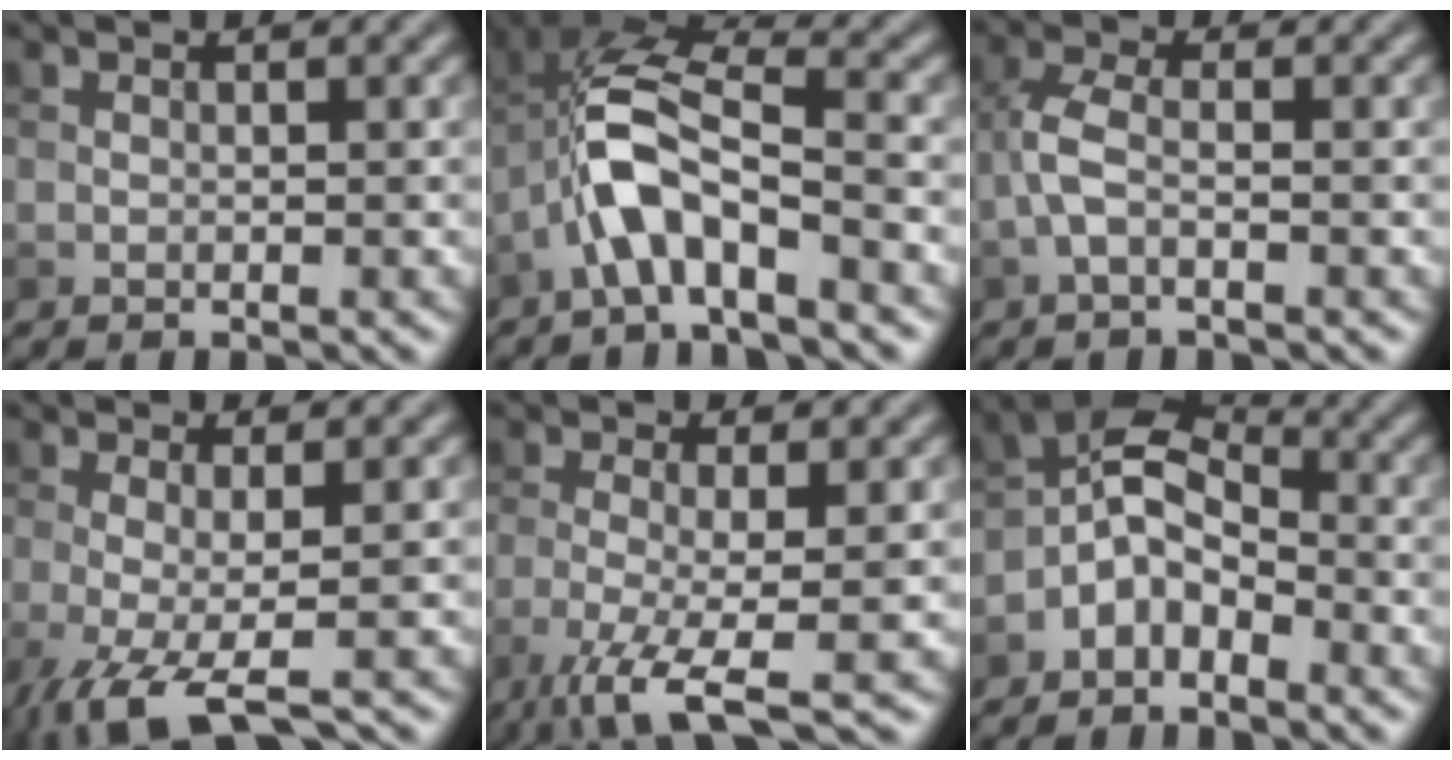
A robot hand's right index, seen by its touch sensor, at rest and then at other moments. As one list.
[{"total": 7.1, "force": [-3.0, 2.7, 5.9], "torque": [-0.124, 0.017, -0.063]}, {"total": 2.6, "force": [-0.9, 0.9, 2.3], "torque": [-0.057, 0.007, -0.024]}, {"total": 4.8, "force": [-2.2, 0.8, 4.1], "torque": [-0.081, -0.012, -0.048]}, {"total": 6.2, "force": [-2.7, 1.2, 5.4], "torque": [-0.103, -0.010, -0.058]}, {"total": 4.6, "force": [-2.4, 2.6, 2.9], "torque": [-0.050, 0.012, -0.057]}]